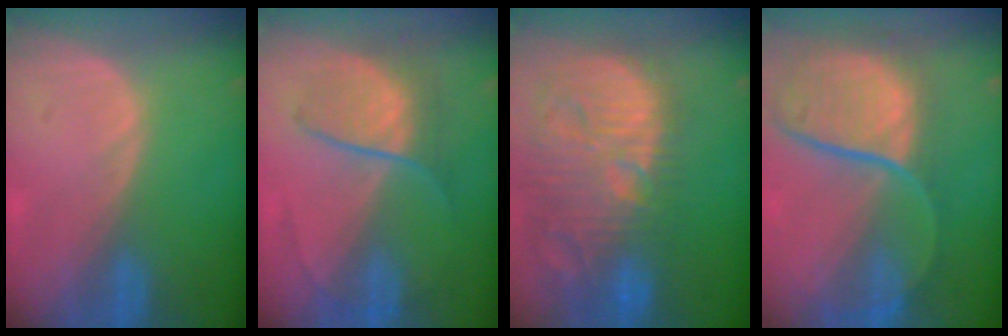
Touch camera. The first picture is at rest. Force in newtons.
{"total": 6.3, "press": 6.3, "slide": 0.7}
{"total": 15.3, "press": 13.3, "slide": 7.5}
{"total": 12.1, "press": 9.8, "slide": 7.0}